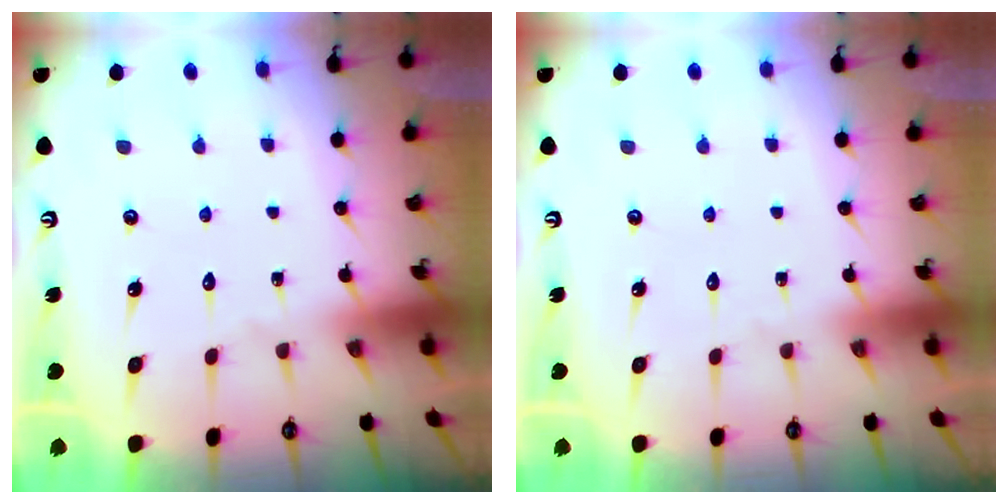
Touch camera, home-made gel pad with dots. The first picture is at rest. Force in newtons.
{"total": 0.0}